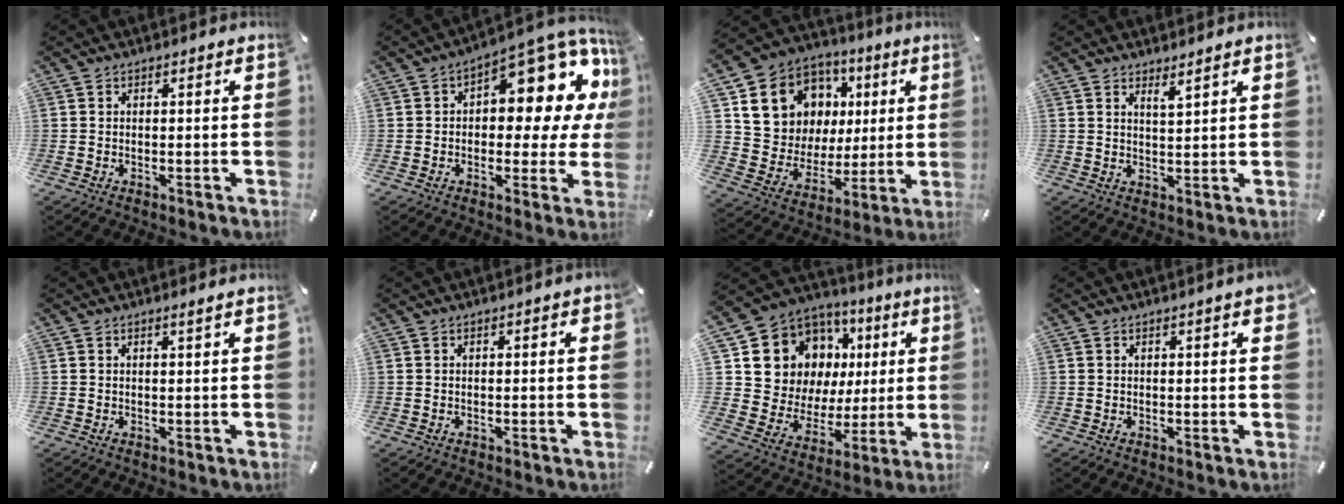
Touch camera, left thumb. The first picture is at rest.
{"total": 14.6, "force": [7.1, 6.9, 10.7], "torque": [-0.119, -0.074, 0.112]}
{"total": 13.1, "force": [5.0, 11.6, 3.4], "torque": [-0.060, -0.042, 0.109]}
{"total": 2.6, "force": [2.4, -0.3, 0.9], "torque": [-0.020, -0.011, 0.043]}
{"total": 1.1, "force": [0.7, 0.0, 0.8], "torque": [-0.015, 0.000, 0.012]}
{"total": 0.9, "force": [0.1, 0.1, 0.9], "torque": [-0.016, 0.001, 0.001]}
{"total": 14.2, "force": [6.4, 11.6, 5.1], "torque": [-0.103, -0.050, 0.134]}
{"total": 2.3, "force": [1.0, 0.4, 2.1], "torque": [-0.033, 0.000, 0.014]}